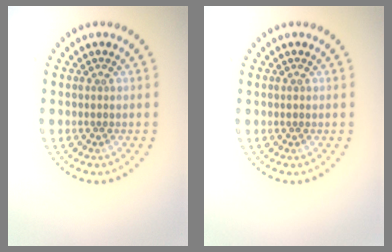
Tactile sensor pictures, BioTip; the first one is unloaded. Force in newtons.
{"total": 0.5, "press": 0.4, "slide": 0.3}